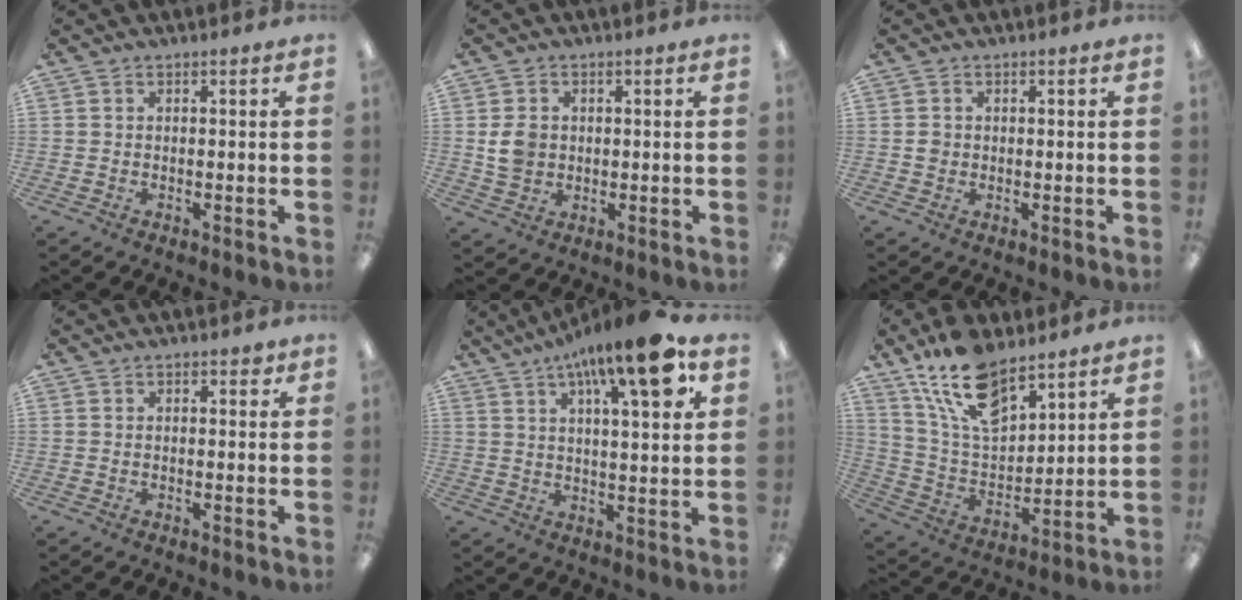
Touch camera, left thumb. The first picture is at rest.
{"total": 5.6, "force": [0.5, 4.8, 2.8], "torque": [-0.049, 0.003, 0.007]}
{"total": 1.6, "force": [0.1, 1.5, 0.5], "torque": [-0.002, 0.003, -0.002]}
{"total": 1.4, "force": [0.7, 0.8, 0.8], "torque": [-0.002, -0.003, 0.008]}
{"total": 16.5, "force": [8.8, 4.4, 13.2], "torque": [-0.201, -0.035, 0.133]}
{"total": 16.7, "force": [11.7, 7.5, 9.2], "torque": [-0.188, -0.053, 0.215]}